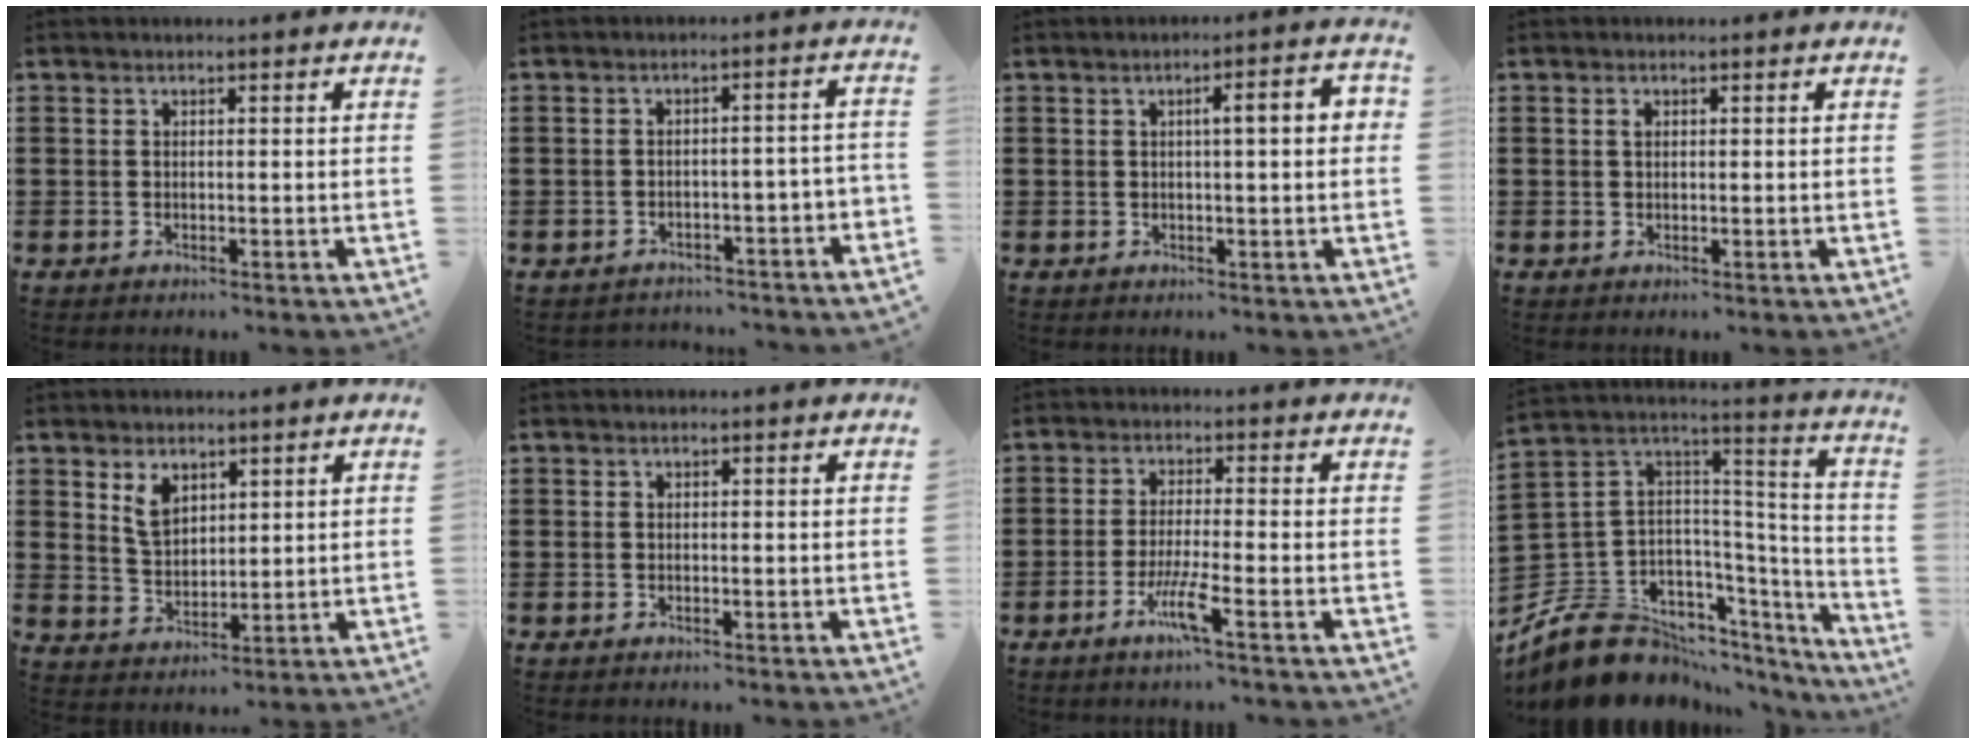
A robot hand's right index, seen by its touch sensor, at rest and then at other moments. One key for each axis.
{"total": 2.7, "fx": -2.6, "fy": 0.6, "fz": 0.7, "tx": -0.017, "ty": 0.005, "tz": -0.054}
{"total": 4.0, "fx": 0.5, "fy": 0.5, "fz": 3.9, "tx": -0.063, "ty": 0.000, "tz": 0.002}
{"total": 1.0, "fx": 0.3, "fy": 0.5, "fz": 0.7, "tx": -0.017, "ty": 0.002, "tz": 0.005}
{"total": 4.6, "fx": 2.7, "fy": 2.8, "fz": 2.4, "tx": -0.058, "ty": 0.008, "tz": 0.051}
{"total": 0.0}
{"total": 5.4, "fx": -3.0, "fy": 0.0, "fz": 4.5, "tx": -0.096, "ty": -0.014, "tz": -0.058}
{"total": 11.1, "fx": -7.8, "fy": 6.9, "fz": 3.6, "tx": -0.099, "ty": 0.006, "tz": -0.142}